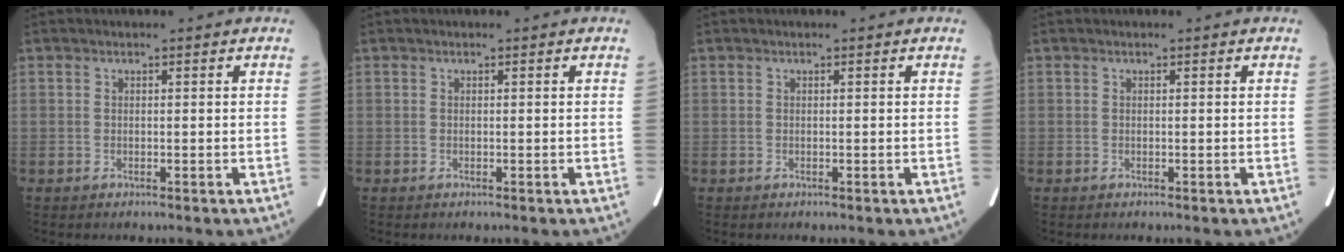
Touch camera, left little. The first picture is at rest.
{"total": 0.0}
{"total": 0.0}
{"total": 0.0}